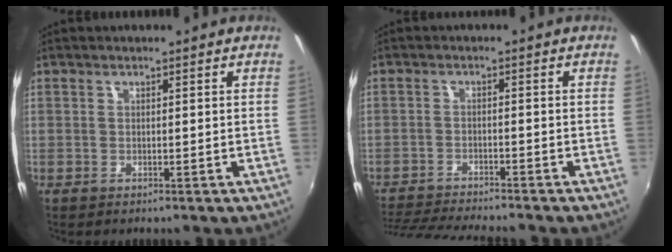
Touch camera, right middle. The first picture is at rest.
{"total": 10.3, "force": [-9.6, 0.3, 3.7], "torque": [-0.096, -0.022, -0.163]}